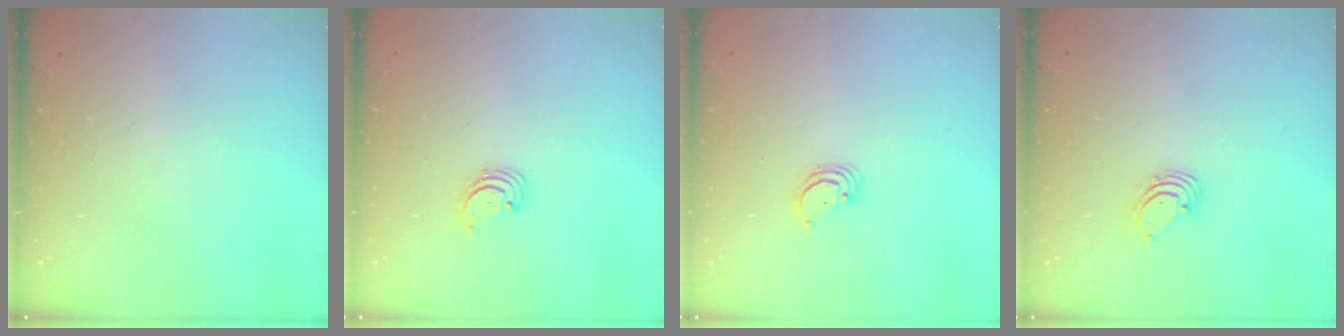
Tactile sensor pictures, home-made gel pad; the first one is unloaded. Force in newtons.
{"total": 1.7, "press": 1.7, "slide": 0.2}
{"total": 3.1, "press": 3.1, "slide": 0.3}
{"total": 1.6, "press": 1.6, "slide": 0.1}